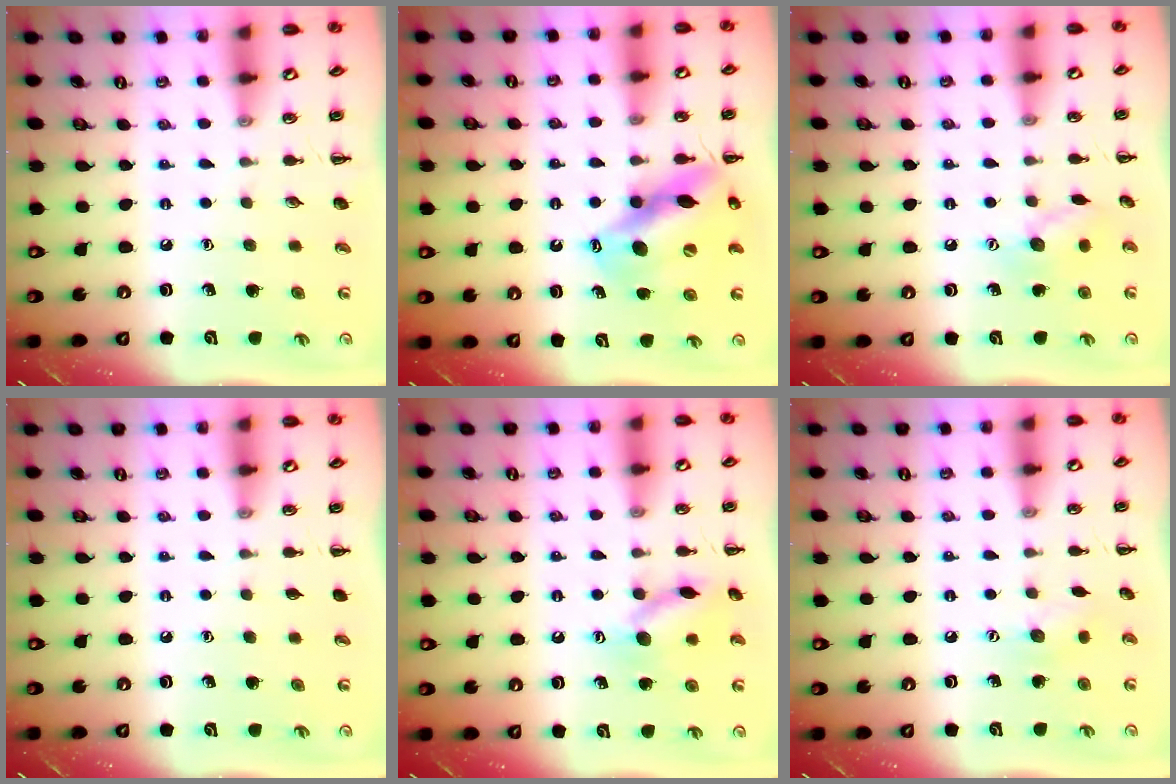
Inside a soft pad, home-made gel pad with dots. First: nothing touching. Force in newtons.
{"total": 13.6, "press": 13.1, "slide": 3.7}
{"total": 8.5, "press": 8.4, "slide": 0.9}
{"total": 0.0}
{"total": 11.6, "press": 11.6, "slide": 0.8}
{"total": 6.9, "press": 6.7, "slide": 1.3}